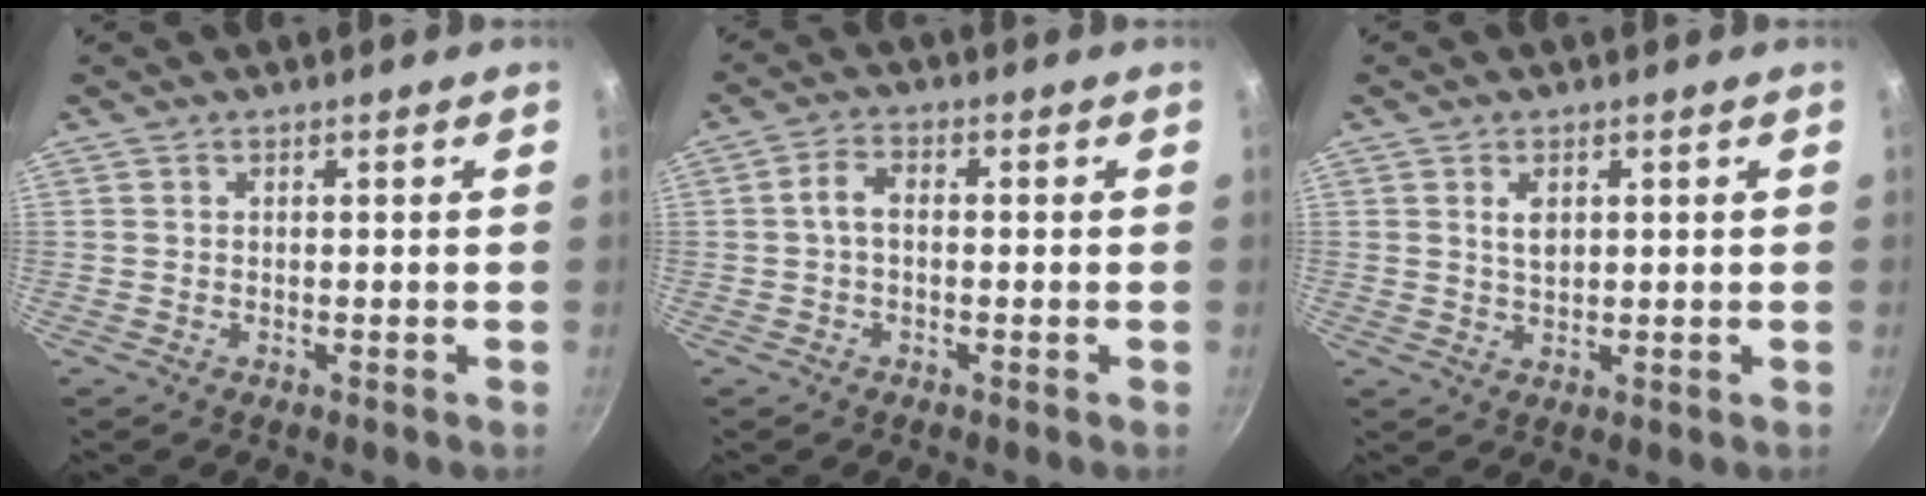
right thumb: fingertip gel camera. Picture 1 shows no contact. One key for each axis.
{"total": 3.7, "fx": -0.1, "fy": 2.2, "fz": 2.9, "tx": -0.054, "ty": 0.016, "tz": -0.006}
{"total": 2.9, "fx": 1.1, "fy": 1.7, "fz": 2.1, "tx": -0.029, "ty": -0.010, "tz": 0.021}